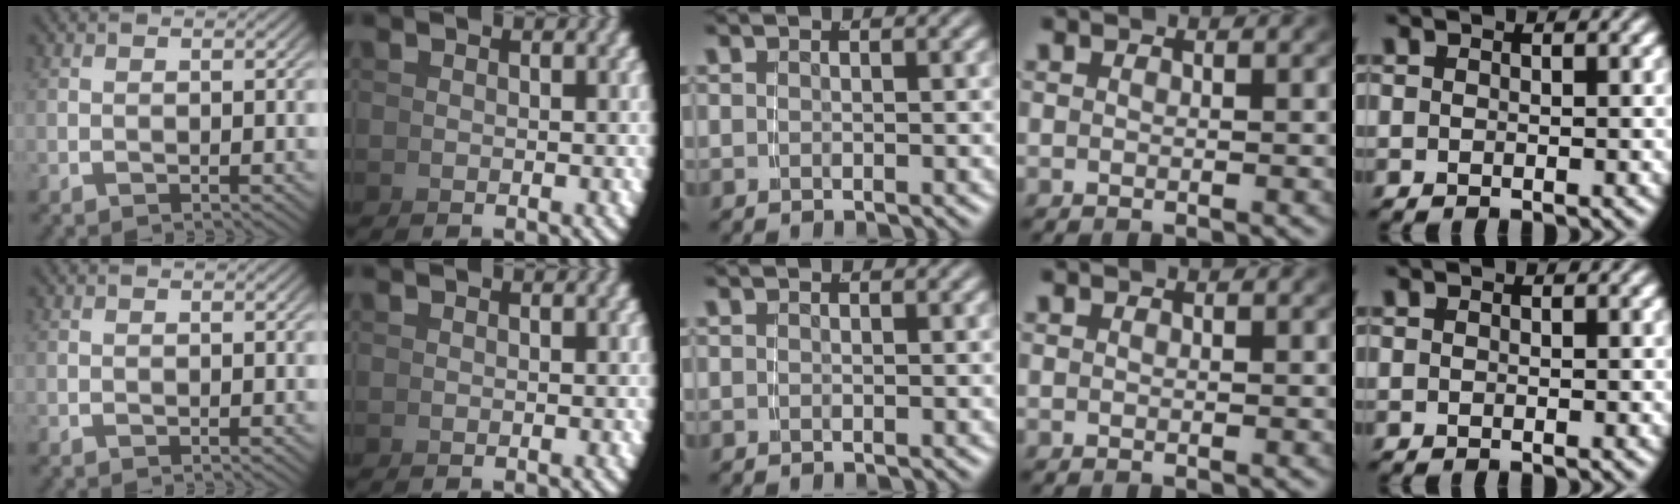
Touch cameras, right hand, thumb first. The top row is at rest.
{}